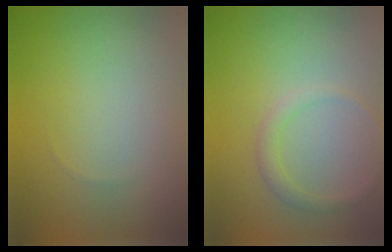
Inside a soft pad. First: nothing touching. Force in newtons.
{"total": 1.3, "press": 1.3, "slide": 0.1}